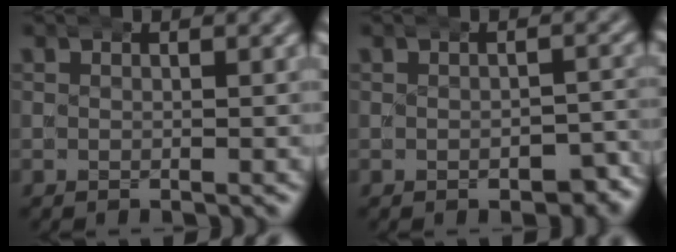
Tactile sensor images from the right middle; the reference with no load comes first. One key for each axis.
{"total": 2.8, "fx": -2.1, "fy": 1.3, "fz": 1.3, "tx": -0.014, "ty": -0.005, "tz": -0.032}